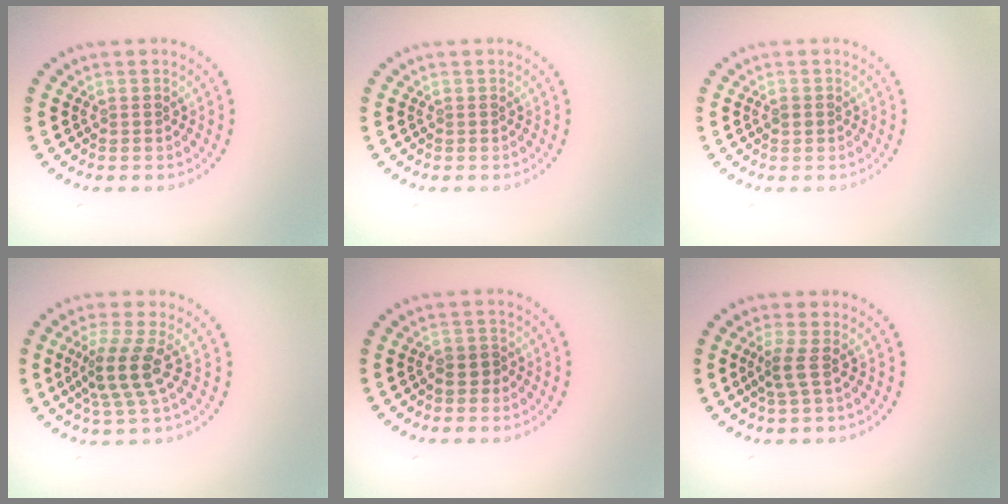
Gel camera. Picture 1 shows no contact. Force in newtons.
{"total": 0.0}
{"total": 1.0, "press": 1.0, "slide": 0.1}
{"total": 3.8, "press": 2.8, "slide": 2.6}
{"total": 1.4, "press": 1.1, "slide": 0.8}
{"total": 1.7, "press": 1.2, "slide": 1.3}